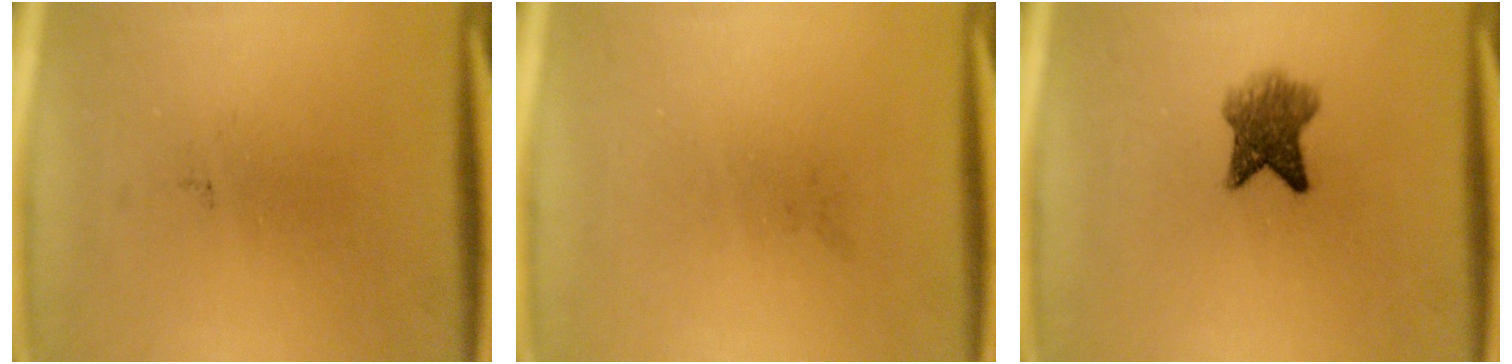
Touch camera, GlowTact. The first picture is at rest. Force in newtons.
{"total": 0.0}
{"total": 5.2}